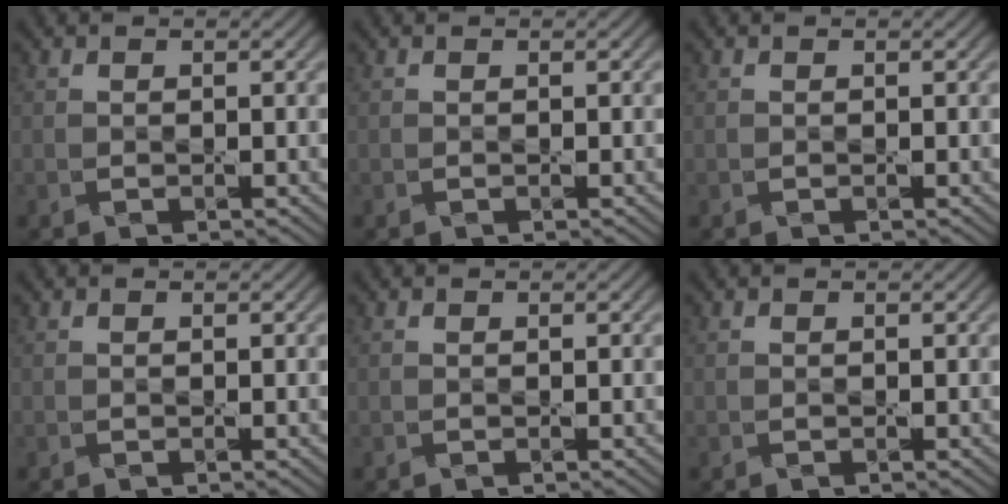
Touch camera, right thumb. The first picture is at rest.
{"total": 0.0}
{"total": 0.0}
{"total": 0.0}
{"total": 0.0}
{"total": 0.0}